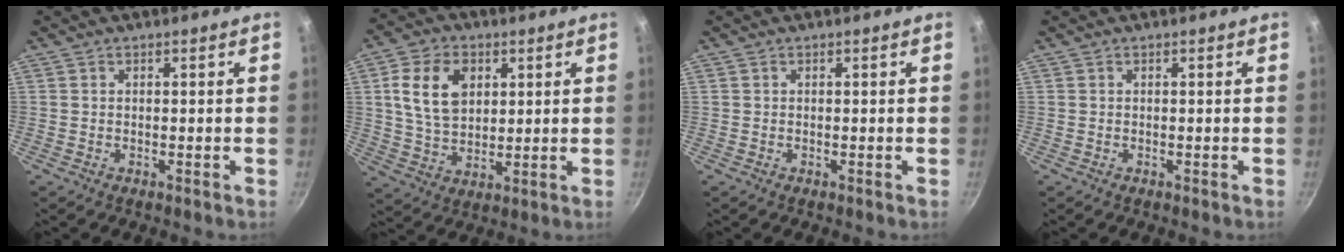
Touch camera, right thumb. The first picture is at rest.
{"total": 12.0, "force": [3.4, 8.4, 8.0], "torque": [-0.126, -0.007, 0.065]}
{"total": 0.0}
{"total": 0.0}